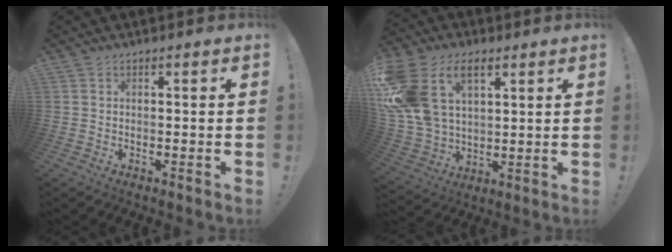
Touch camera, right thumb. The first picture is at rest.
{"total": 18.6, "force": [7.8, 12.4, 11.4], "torque": [-0.233, -0.035, 0.146]}